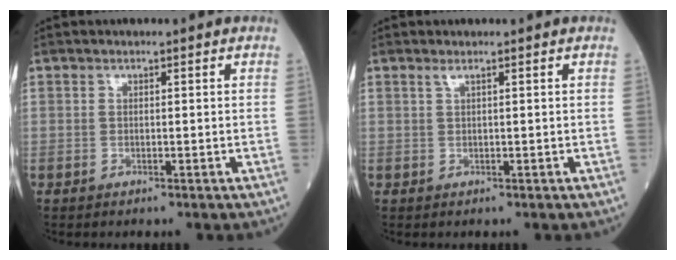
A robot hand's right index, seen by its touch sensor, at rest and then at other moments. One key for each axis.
{"total": 0.7, "fx": 0.4, "fy": -0.2, "fz": 0.5, "tx": -0.020, "ty": 0.002, "tz": 0.012}